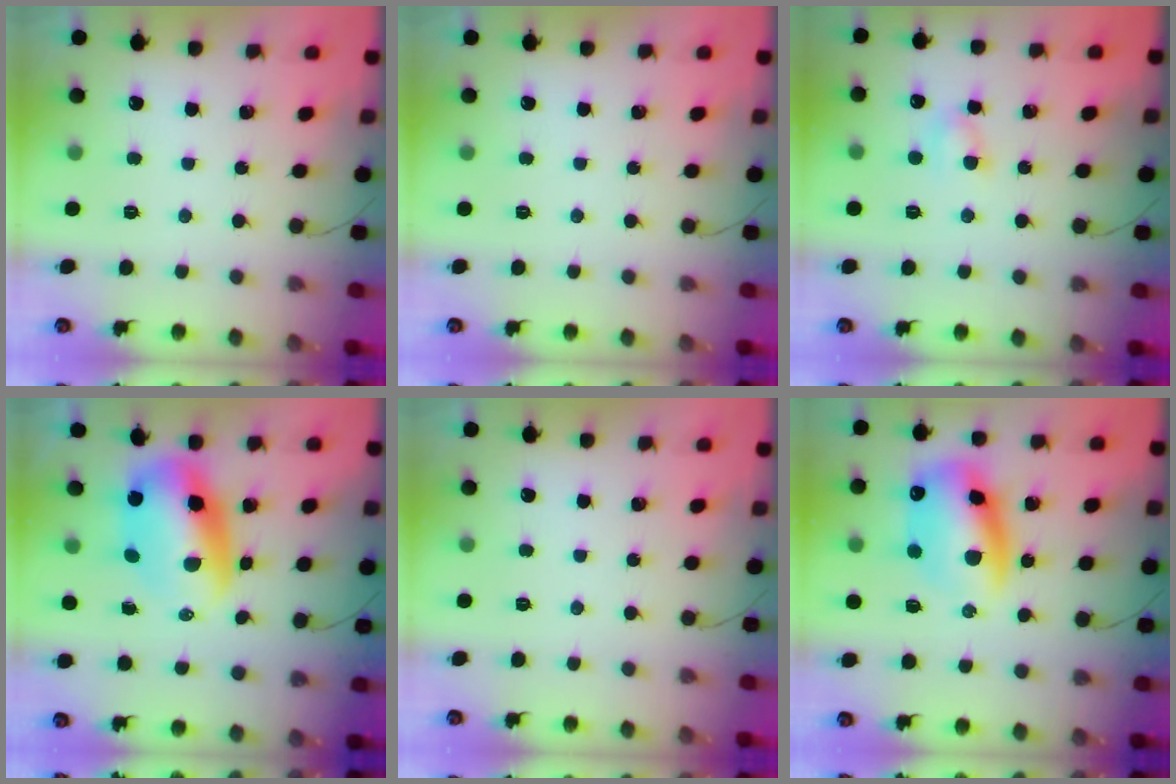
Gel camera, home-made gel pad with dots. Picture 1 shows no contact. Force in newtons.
{"total": 0.0}
{"total": 3.8, "press": 3.6, "slide": 1.0}
{"total": 11.0, "press": 10.6, "slide": 2.8}
{"total": 0.0}
{"total": 14.2, "press": 13.8, "slide": 3.6}